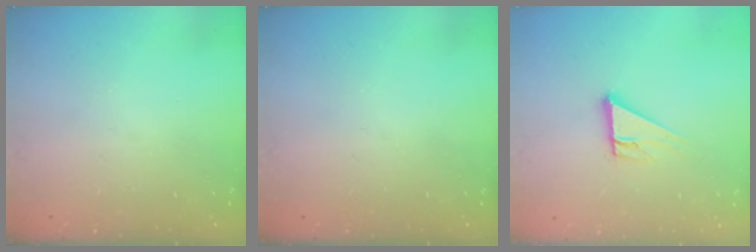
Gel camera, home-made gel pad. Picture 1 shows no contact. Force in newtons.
{"total": 0.0}
{"total": 6.6, "press": 6.6, "slide": 0.6}